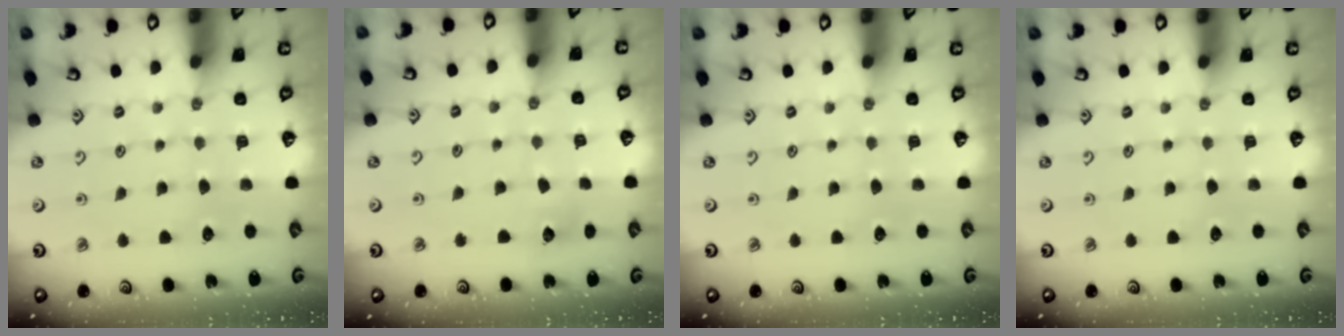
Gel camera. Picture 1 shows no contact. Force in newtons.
{"total": 3.5, "press": 3.4, "slide": 0.5}
{"total": 0.0}
{"total": 0.0}